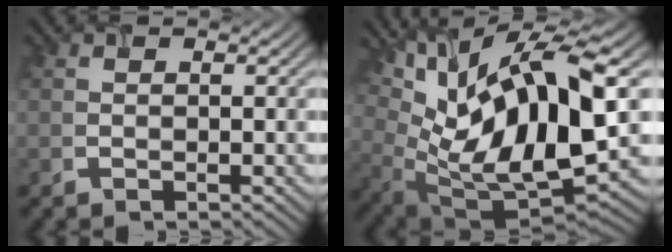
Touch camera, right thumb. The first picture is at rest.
{"total": 17.6, "force": [6.4, 7.2, 14.7], "torque": [-0.287, 0.012, 0.117]}